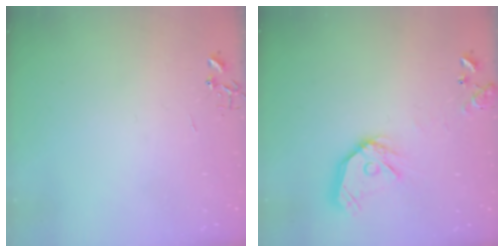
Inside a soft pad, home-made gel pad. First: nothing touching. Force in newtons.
{"total": 15.3, "press": 15.1, "slide": 2.1}